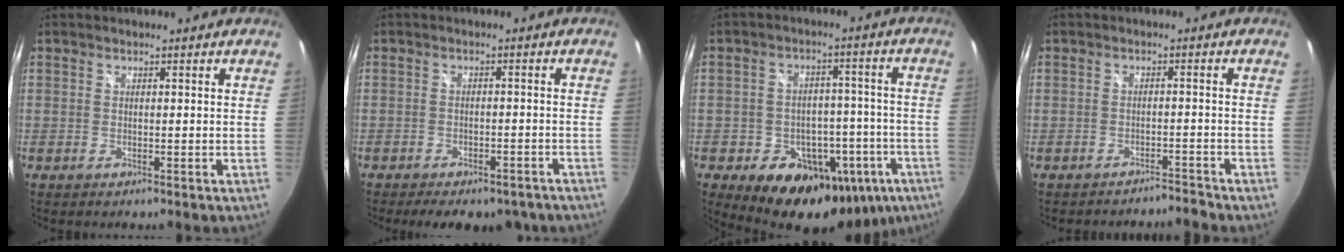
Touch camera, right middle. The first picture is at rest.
{"total": 11.3, "force": [-8.8, 4.5, 5.4], "torque": [-0.105, -0.013, -0.106]}
{"total": 18.8, "force": [-9.1, 13.1, 10.0], "torque": [-0.174, 0.016, -0.101]}
{"total": 2.0, "force": [-2.0, -0.2, -0.4], "torque": [0.003, 0.002, -0.030]}